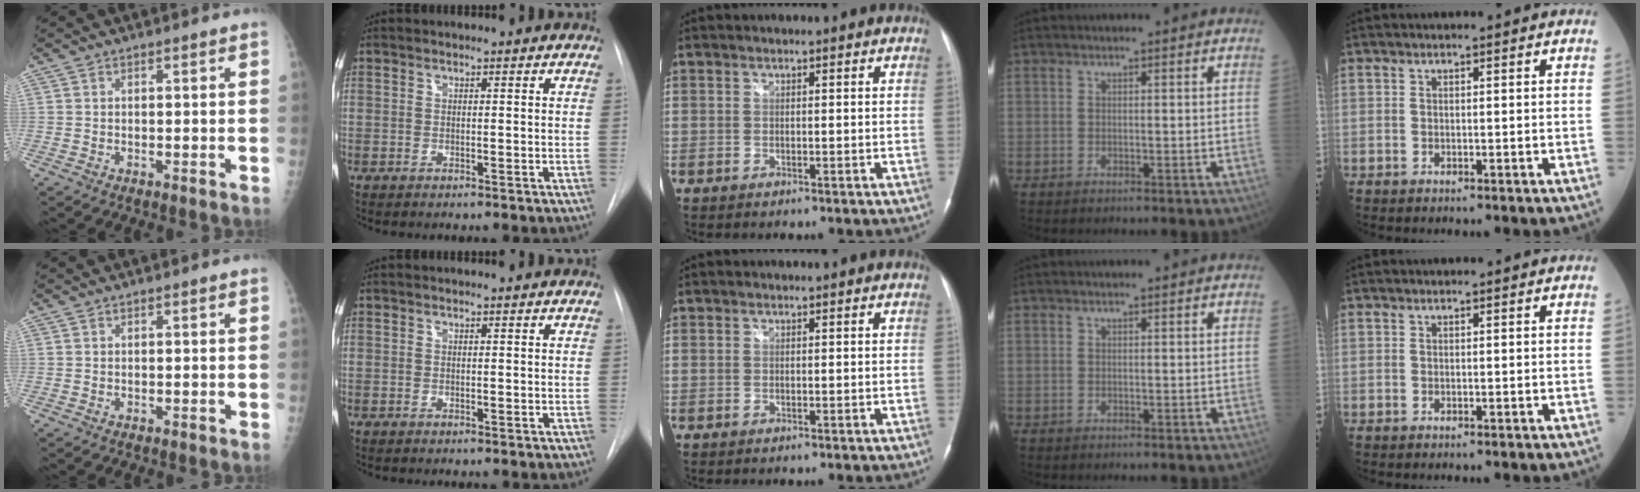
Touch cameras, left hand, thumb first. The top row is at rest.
{"index": {"total": 0.6, "force": [0.6, 0.1, 0.0], "torque": [-0.001, 0.004, 0.005]}}